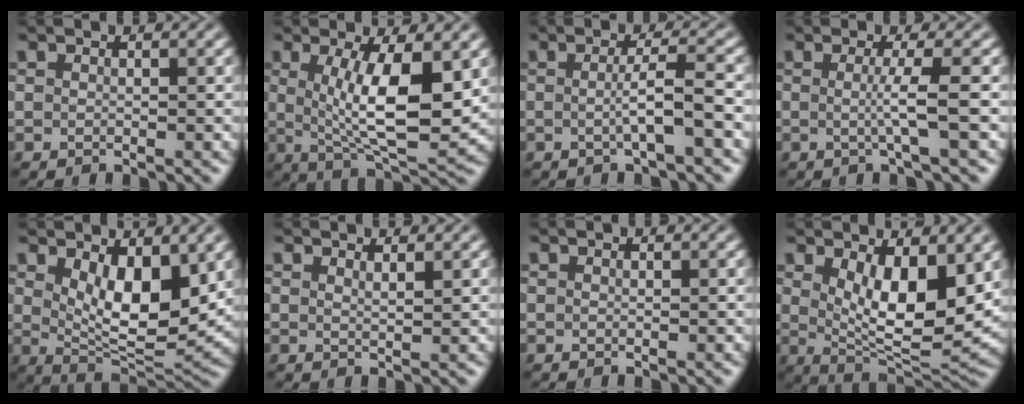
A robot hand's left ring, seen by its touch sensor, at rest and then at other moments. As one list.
[{"total": 8.6, "force": [1.3, 2.6, 8.2], "torque": [-0.137, -0.018, 0.030]}, {"total": 3.1, "force": [-0.5, 0.3, 3.1], "torque": [-0.052, 0.003, -0.015]}, {"total": 2.8, "force": [-0.1, 0.3, 2.8], "torque": [-0.052, -0.006, -0.010]}, {"total": 7.3, "force": [2.2, 3.2, 6.2], "torque": [-0.104, -0.022, 0.043]}, {"total": 1.1, "force": [0.9, 0.2, 0.5], "torque": [-0.004, 0.000, 0.015]}, {"total": 0.0}, {"total": 8.1, "force": [2.0, 3.2, 7.2], "torque": [-0.123, -0.023, 0.042]}]